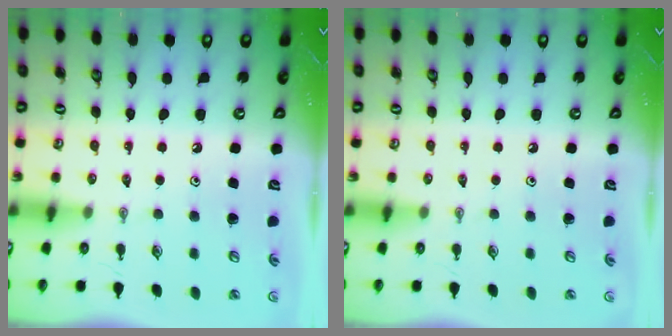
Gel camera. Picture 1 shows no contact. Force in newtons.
{"total": 0.0}